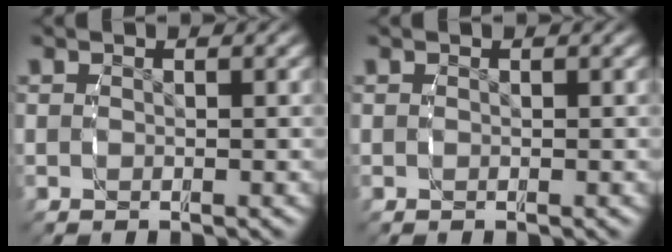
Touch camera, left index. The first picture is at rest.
{"total": 0.0}